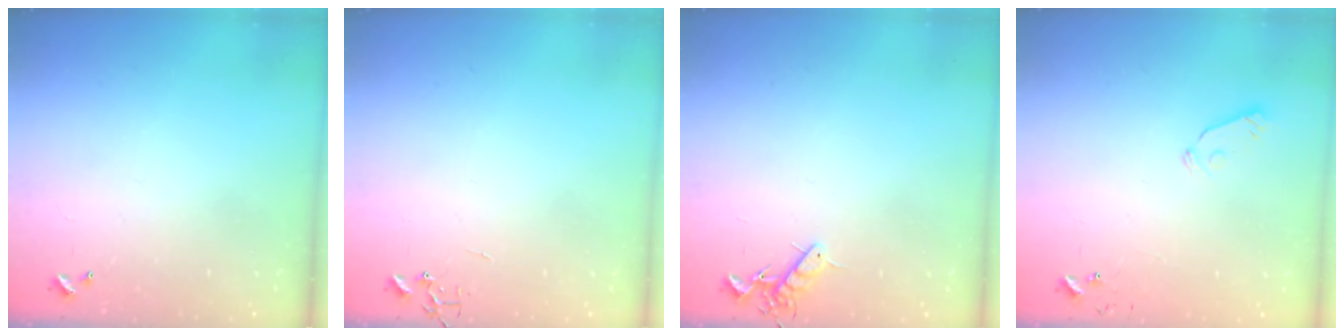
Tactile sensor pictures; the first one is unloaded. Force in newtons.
{"total": 0.0}
{"total": 7.2, "press": 7.1, "slide": 1.1}
{"total": 5.9, "press": 5.9, "slide": 0.5}